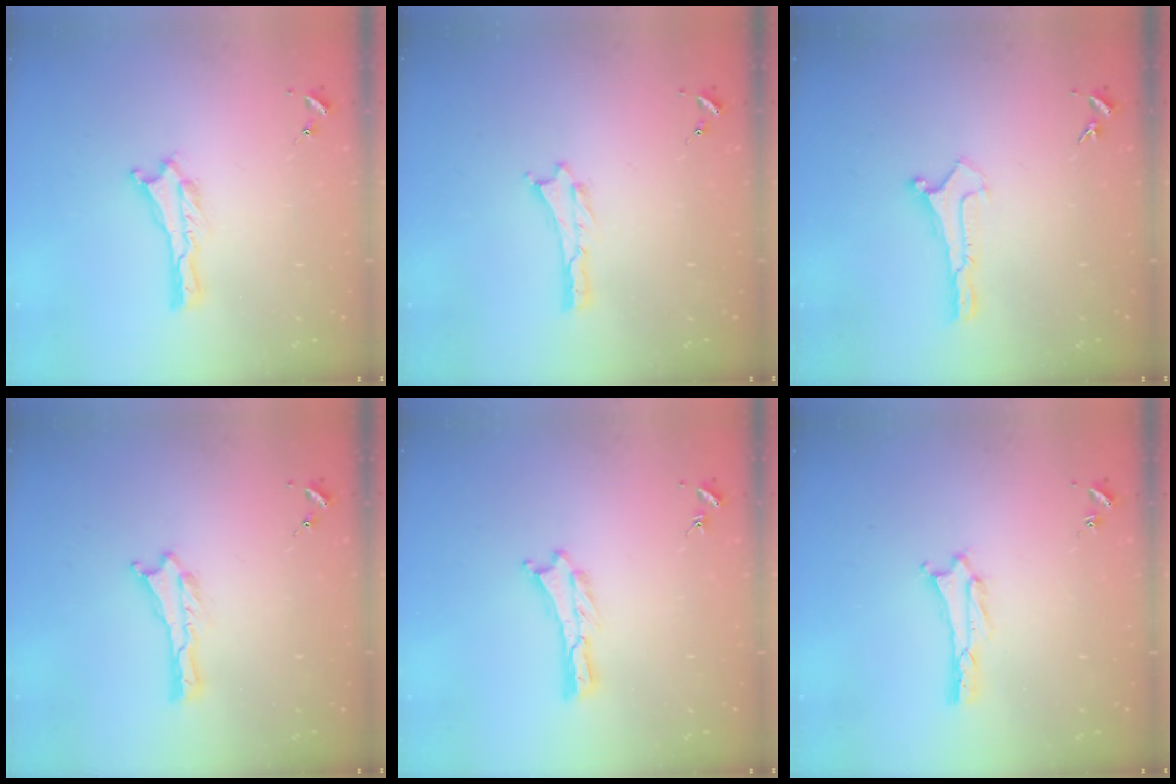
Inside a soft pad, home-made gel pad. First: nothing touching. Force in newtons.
{"total": 0.0}
{"total": 0.0}
{"total": 0.0}
{"total": 0.0}
{"total": 1.6, "press": 1.6, "slide": 0.2}